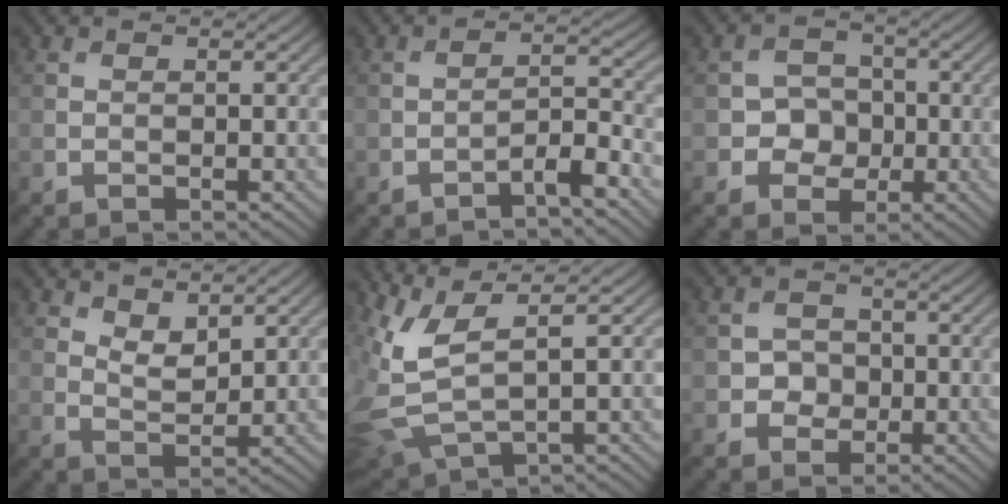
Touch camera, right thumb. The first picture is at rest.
{"total": 3.4, "force": [-2.3, 0.7, 2.4], "torque": [-0.044, 0.010, -0.048]}
{"total": 4.0, "force": [-0.9, 3.6, 1.5], "torque": [-0.016, 0.000, -0.030]}
{"total": 3.8, "force": [2.7, 1.6, 2.2], "torque": [-0.046, -0.009, 0.051]}
{"total": 7.3, "force": [2.9, 2.7, 6.1], "torque": [-0.165, -0.001, 0.064]}
{"total": 2.9, "force": [-0.7, 2.7, 0.9], "torque": [-0.012, 0.000, -0.022]}